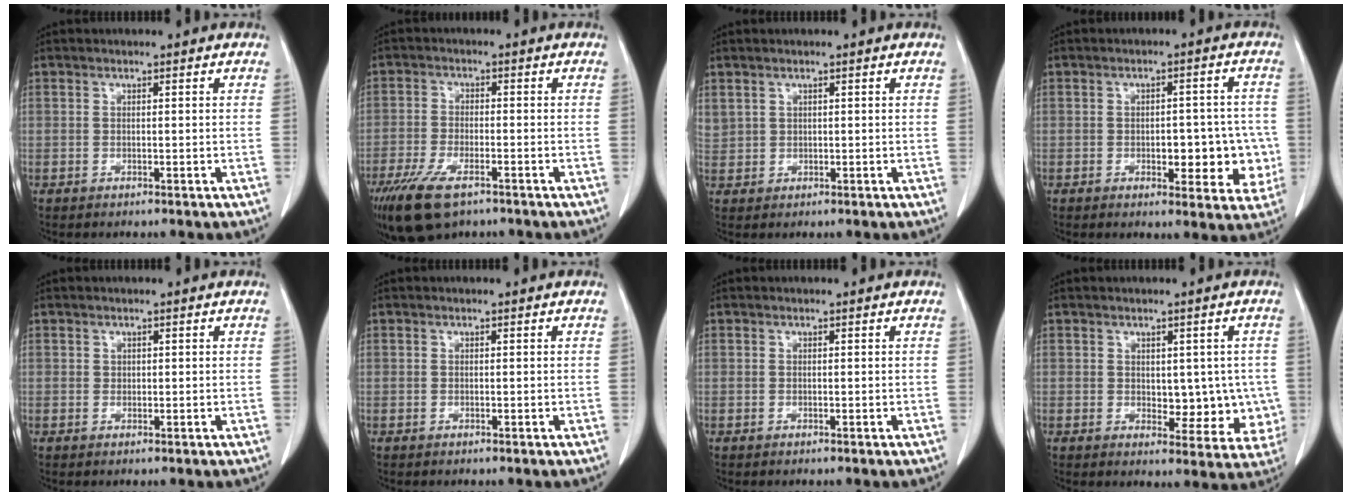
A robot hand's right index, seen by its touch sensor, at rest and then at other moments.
{"total": 9.7, "force": [-6.0, 3.7, 6.6], "torque": [-0.128, -0.019, -0.105]}
{"total": 3.2, "force": [2.0, 2.4, 0.9], "torque": [-0.021, 0.009, 0.049]}
{"total": 9.2, "force": [-1.6, 4.6, 7.9], "torque": [-0.081, 0.016, -0.013]}
{"total": 0.8, "force": [0.4, 0.6, 0.2], "torque": [0.006, -0.002, 0.004]}
{"total": 0.0}
{"total": 0.0}
{"total": 7.8, "force": [0.2, 4.6, 6.3], "torque": [-0.056, 0.003, 0.013]}